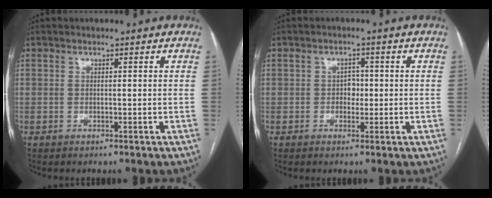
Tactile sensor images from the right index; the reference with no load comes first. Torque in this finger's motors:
{"motor_torque": [0.23, -0.17, -0.01, 0.00]}